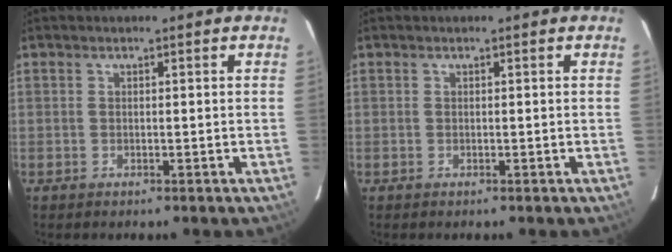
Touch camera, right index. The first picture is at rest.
{"total": 0.0}